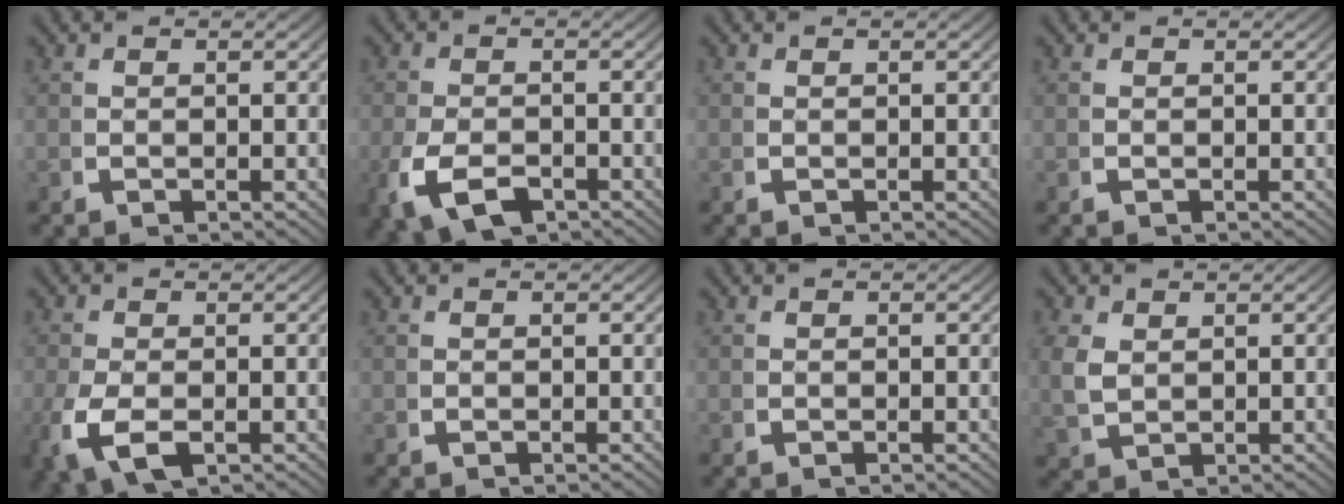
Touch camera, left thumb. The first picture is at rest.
{"total": 5.2, "force": [-2.6, 3.1, 3.3], "torque": [-0.086, -0.024, -0.031]}
{"total": 0.0}
{"total": 0.0}
{"total": 4.8, "force": [-1.6, 2.9, 3.5], "torque": [-0.107, -0.026, -0.010]}
{"total": 0.0}
{"total": 0.0}
{"total": 3.0, "force": [1.0, 2.2, 1.6], "torque": [-0.049, -0.012, 0.035]}